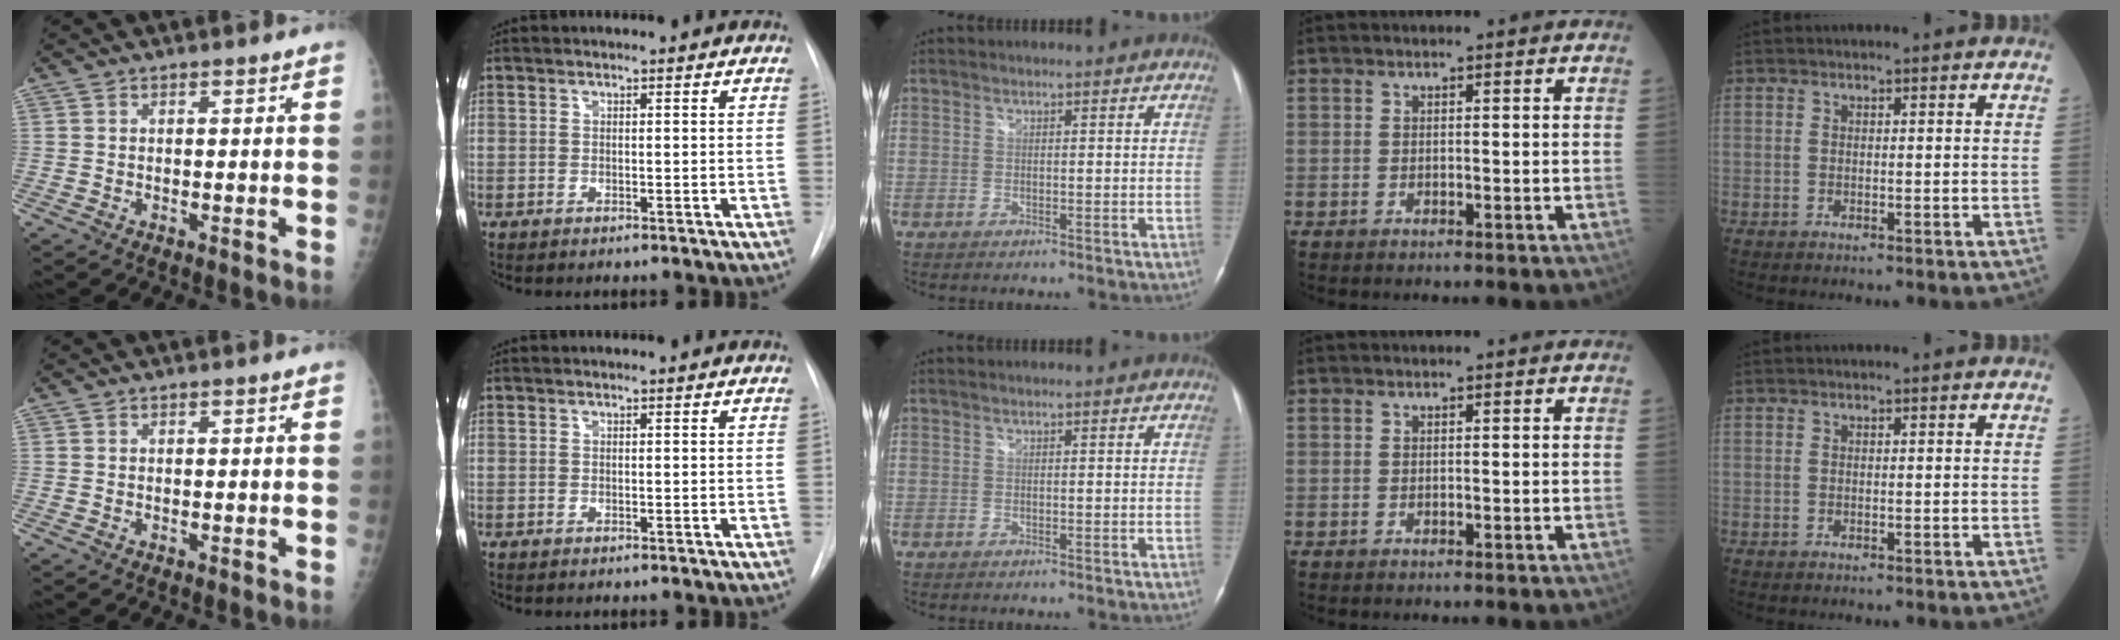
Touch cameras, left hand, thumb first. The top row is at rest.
{}